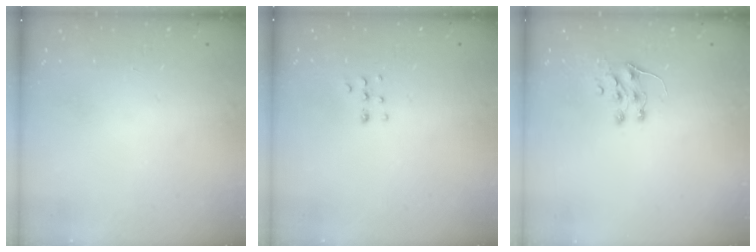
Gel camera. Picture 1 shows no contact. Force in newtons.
{"total": 4.3, "press": 4.2, "slide": 1.1}
{"total": 6.0, "press": 5.9, "slide": 0.7}